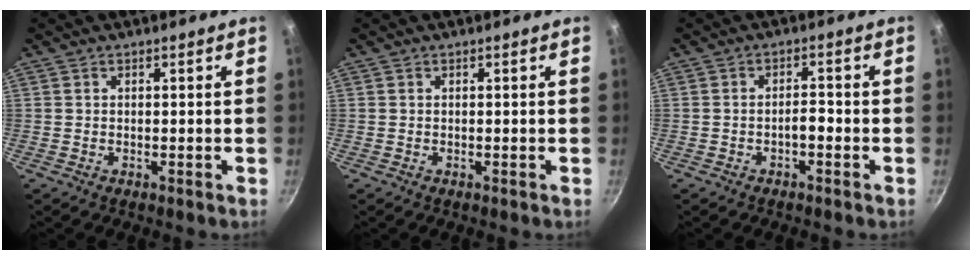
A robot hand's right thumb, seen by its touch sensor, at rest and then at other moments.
{"total": 0.0}
{"total": 2.4, "force": [-1.2, 0.9, 1.8], "torque": [-0.022, 0.019, -0.019]}